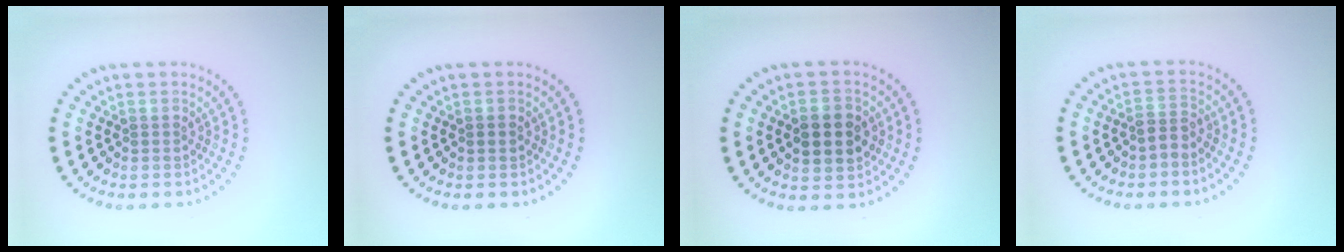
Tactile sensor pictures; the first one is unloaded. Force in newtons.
{"total": 0.8, "press": 0.8, "slide": 0.1}
{"total": 4.3, "press": 4.3, "slide": 0.3}
{"total": 1.8, "press": 1.4, "slide": 1.1}